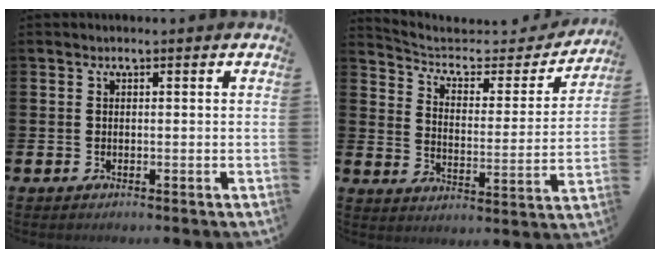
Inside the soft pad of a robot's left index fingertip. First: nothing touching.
{"total": 5.7, "force": [4.7, 2.5, 1.8], "torque": [-0.062, -0.036, 0.073]}